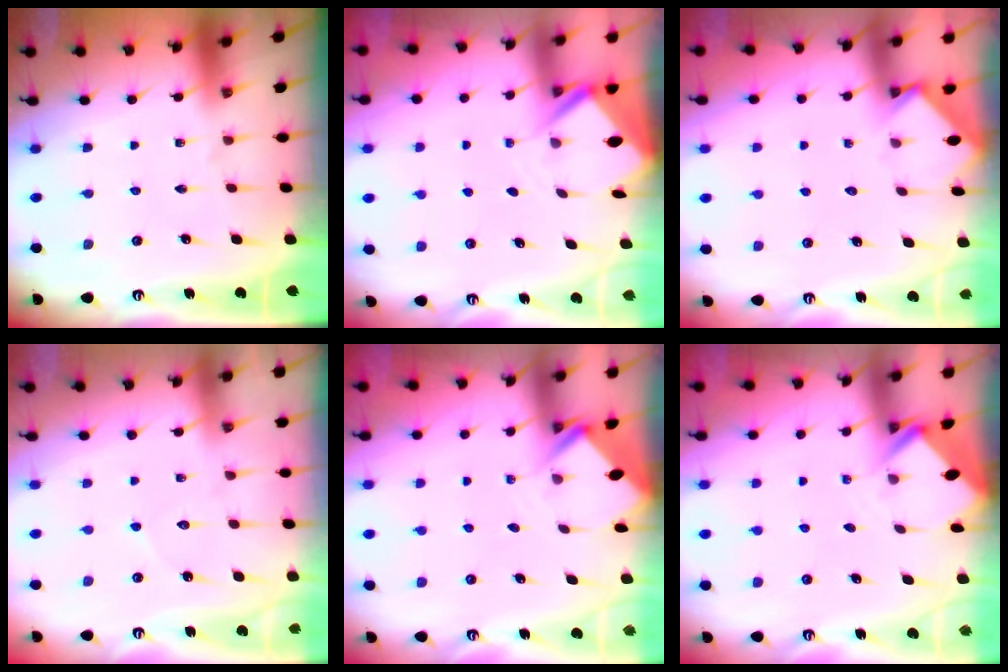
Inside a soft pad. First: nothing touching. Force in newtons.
{"total": 3.0, "press": 2.9, "slide": 0.3}
{"total": 3.4, "press": 3.4, "slide": 0.4}
{"total": 5.4, "press": 5.4, "slide": 0.7}
{"total": 2.7, "press": 2.7, "slide": 0.2}
{"total": 2.8, "press": 2.8, "slide": 0.2}